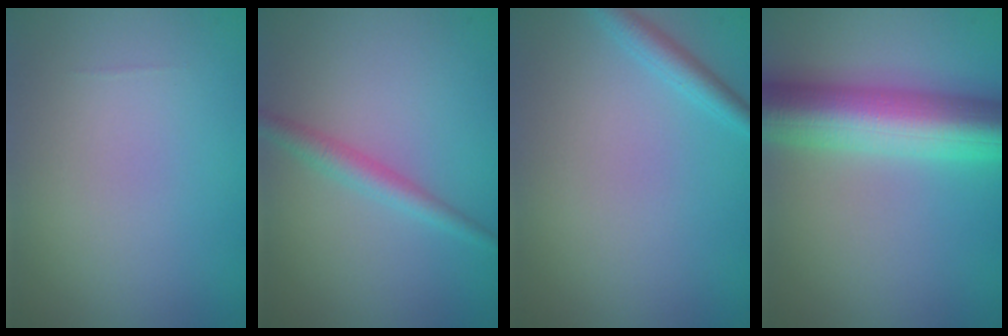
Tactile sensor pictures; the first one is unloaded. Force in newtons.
{"total": 1.9, "press": 1.9, "slide": 0.0}
{"total": 1.9, "press": 1.9, "slide": 0.0}
{"total": 10.0, "press": 10.0, "slide": 0.2}